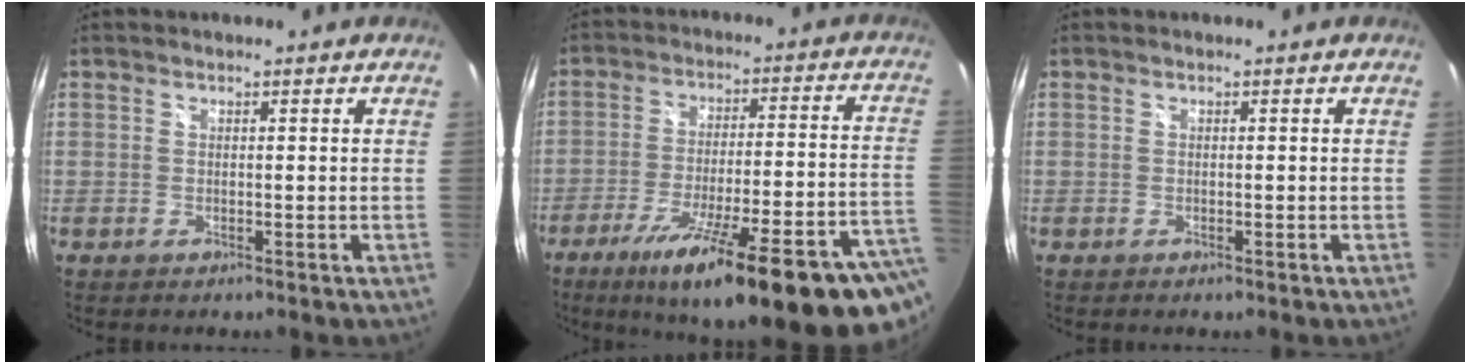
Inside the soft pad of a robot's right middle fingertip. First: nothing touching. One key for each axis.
{"total": 27.8, "fx": -18.1, "fy": 2.8, "fz": 20.9, "tx": -0.289, "ty": -0.056, "tz": -0.254}
{"total": 0.0}